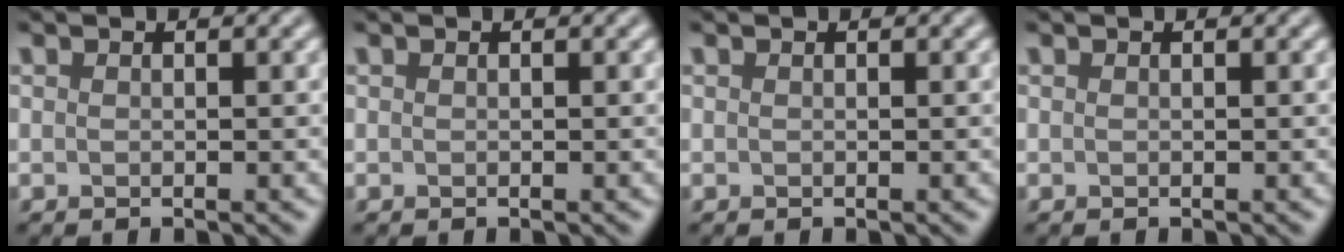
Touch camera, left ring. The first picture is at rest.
{"total": 0.0}
{"total": 0.0}
{"total": 0.0}